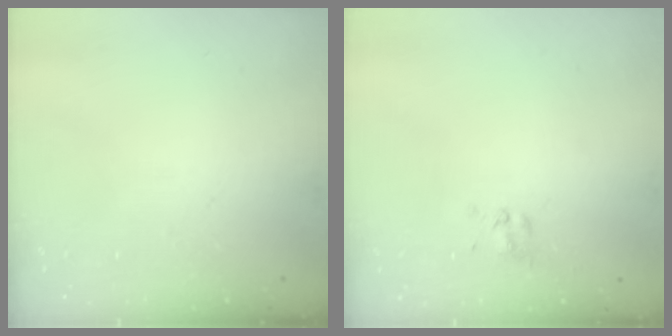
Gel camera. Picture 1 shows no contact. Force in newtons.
{"total": 3.1, "press": 2.9, "slide": 1.1}